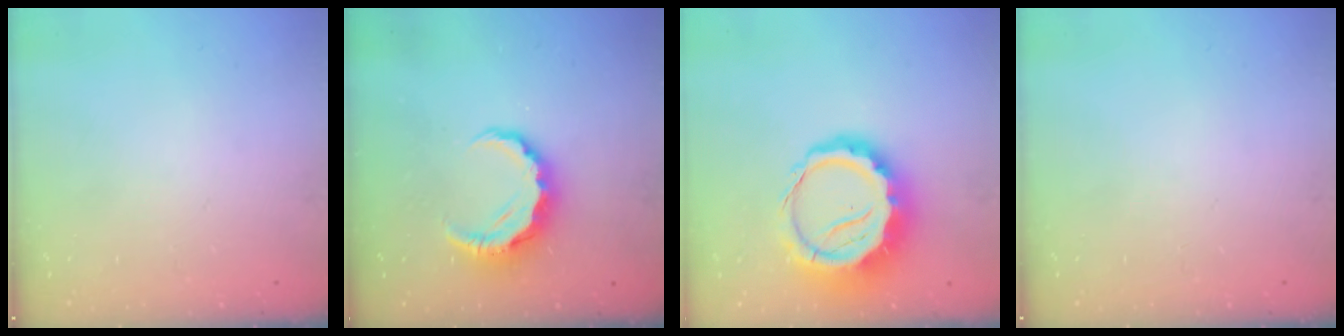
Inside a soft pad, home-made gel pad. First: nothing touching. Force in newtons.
{"total": 8.2, "press": 8.1, "slide": 1.4}
{"total": 14.7, "press": 14.4, "slide": 3.2}
{"total": 0.0}